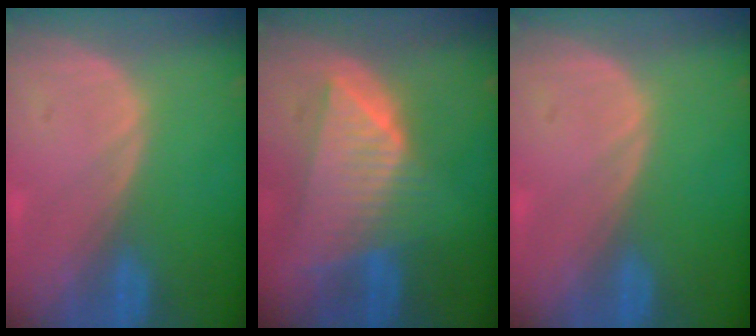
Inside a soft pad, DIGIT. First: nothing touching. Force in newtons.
{"total": 8.8, "press": 7.9, "slide": 3.7}
{"total": 0.0}